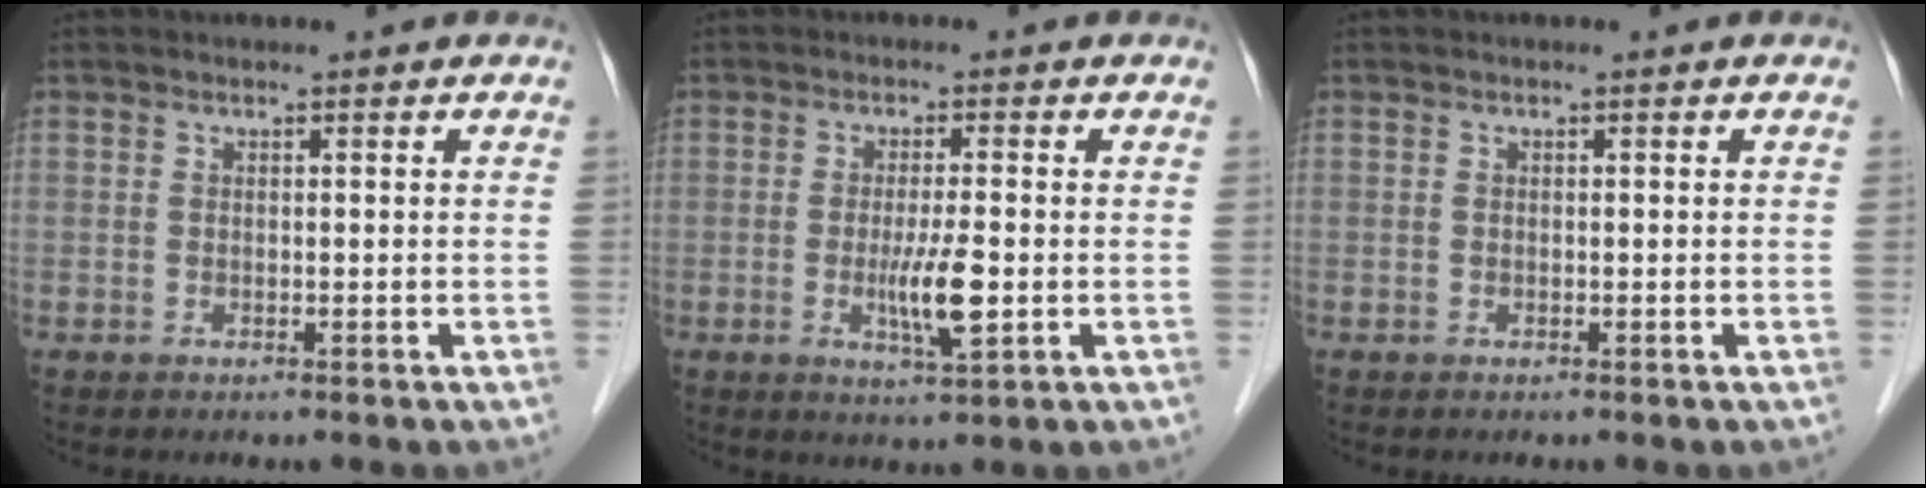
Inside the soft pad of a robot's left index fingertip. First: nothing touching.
{"total": 5.1, "force": [-0.9, 0.4, 5.0], "torque": [-0.097, -0.012, -0.016]}
{"total": 0.0}